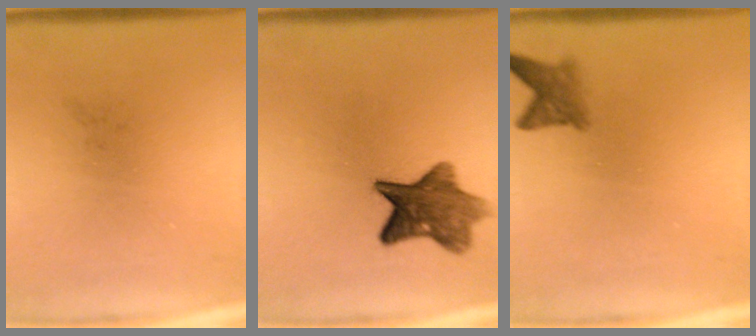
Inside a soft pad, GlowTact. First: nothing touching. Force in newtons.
{"total": 8.3}
{"total": 2.5}